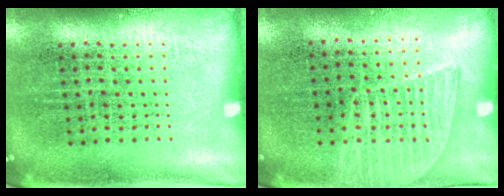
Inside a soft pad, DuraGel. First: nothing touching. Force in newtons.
{"total": 1.3, "press": 1.2, "slide": 0.6}